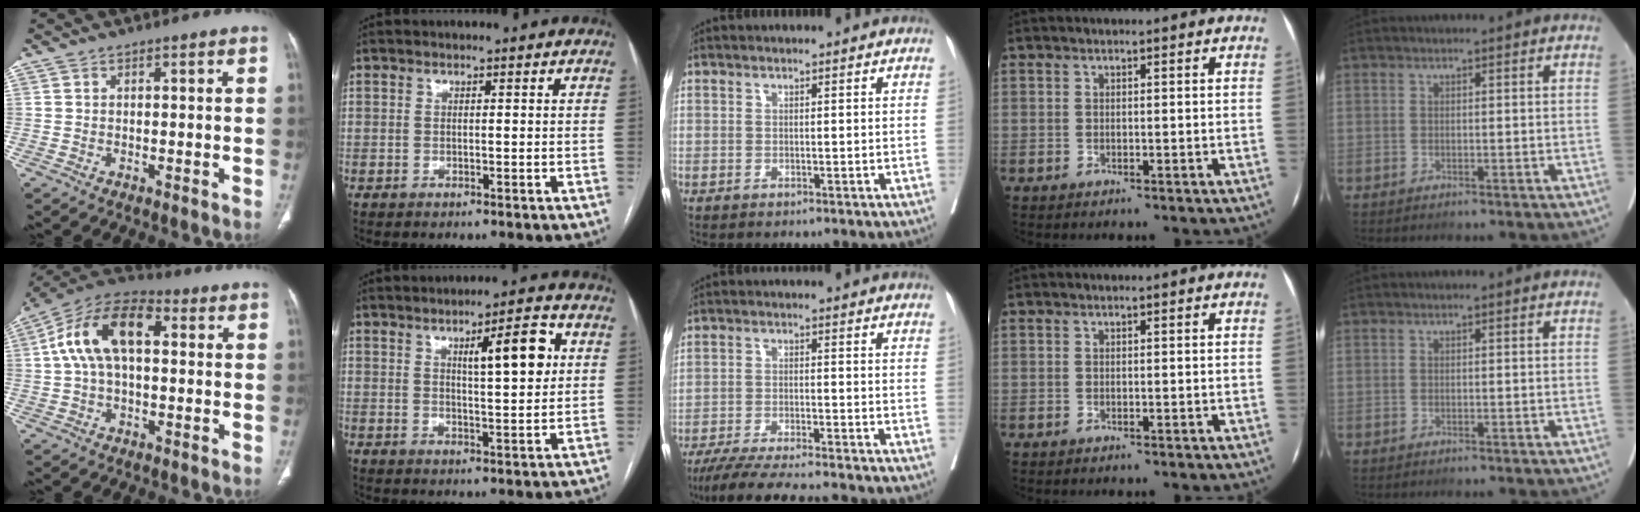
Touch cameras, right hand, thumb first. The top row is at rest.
{"thumb": {"total": 14.6, "force": [2.3, 8.1, 11.9], "torque": [-0.219, 0.041, 0.033]}, "index": {"total": 8.1, "force": [2.6, 1.3, 7.5], "torque": [-0.112, 0.006, 0.040]}, "middle": {"total": 14.4, "force": [-12.7, 0.5, 6.8], "torque": [-0.102, -0.029, -0.192]}}